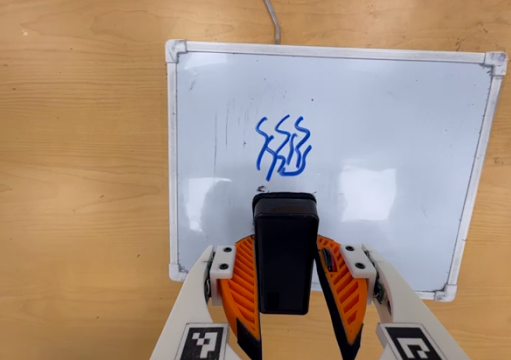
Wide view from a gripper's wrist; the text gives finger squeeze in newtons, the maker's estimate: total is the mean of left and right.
{"total": 4.8, "left": 3.8, "right": 5.8}